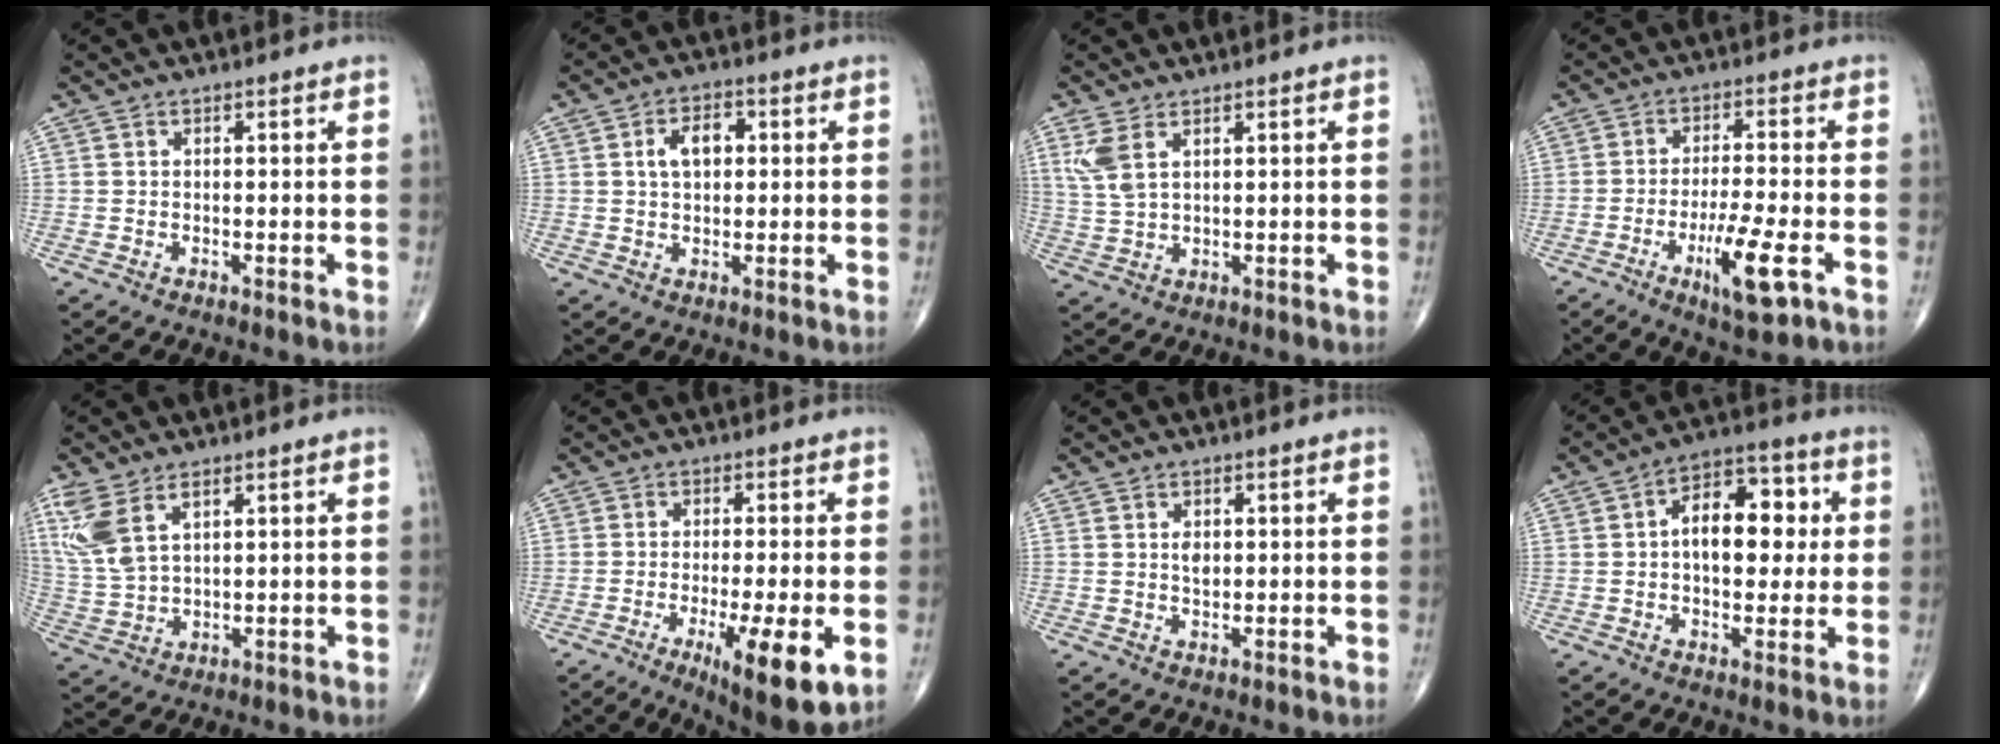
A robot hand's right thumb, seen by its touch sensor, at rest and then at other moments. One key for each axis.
{"total": 6.0, "fx": 1.2, "fy": 3.8, "fz": 4.5, "tx": -0.068, "ty": 0.010, "tz": 0.016}
{"total": 5.3, "fx": 2.5, "fy": 2.4, "fz": 4.0, "tx": -0.098, "ty": -0.003, "tz": 0.063}
{"total": 9.7, "fx": -4.1, "fy": 1.9, "fz": 8.6, "tx": -0.159, "ty": 0.004, "tz": -0.065}
{"total": 8.9, "fx": 4.4, "fy": 4.3, "fz": 6.5, "tx": -0.153, "ty": -0.004, "tz": 0.102}
{"total": 12.9, "fx": -4.5, "fy": 2.9, "fz": 11.8, "tx": -0.181, "ty": -0.017, "tz": -0.062}
{"total": 2.1, "fx": 0.5, "fy": 1.3, "fz": 1.6, "tx": -0.022, "ty": -0.003, "tz": 0.010}
{"total": 12.9, "fx": 1.5, "fy": 7.7, "fz": 10.3, "tx": -0.118, "ty": 0.022, "tz": 0.017}